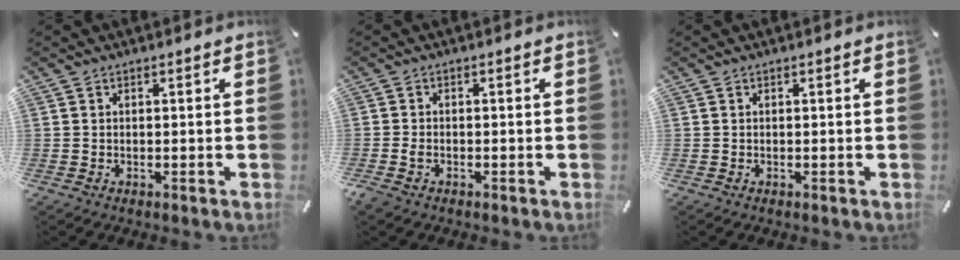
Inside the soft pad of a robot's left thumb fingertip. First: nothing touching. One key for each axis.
{"total": 1.5, "fx": -1.0, "fy": 0.9, "fz": 0.7, "tx": -0.014, "ty": 0.004, "tz": -0.020}
{"total": 0.0}